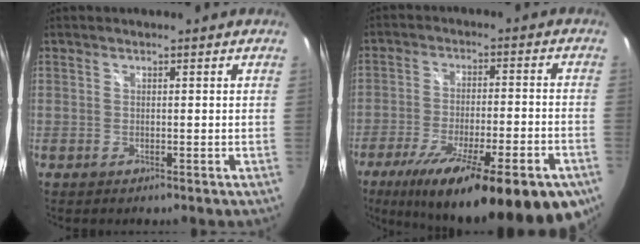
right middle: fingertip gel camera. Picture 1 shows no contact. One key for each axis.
{"total": 24.6, "fx": -16.5, "fy": 5.0, "fz": 17.6, "tx": -0.285, "ty": -0.053, "tz": -0.241}